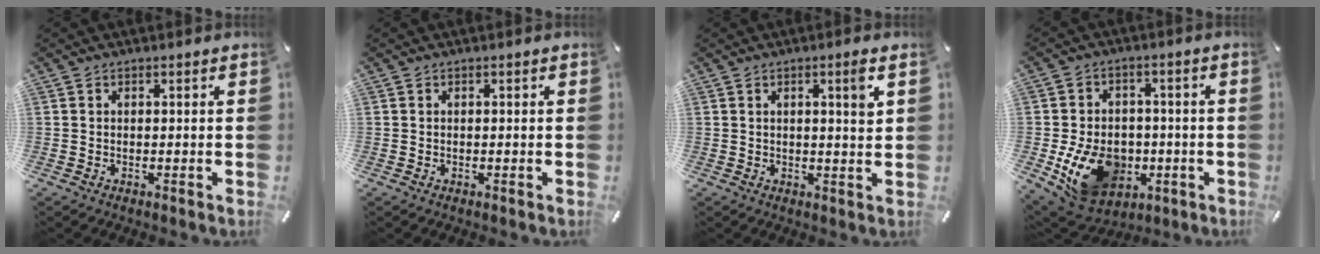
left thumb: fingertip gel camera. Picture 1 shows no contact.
{"total": 0.0}
{"total": 4.1, "force": [1.6, 0.4, 3.7], "torque": [-0.058, -0.008, 0.021]}
{"total": 15.4, "force": [-4.1, 12.0, 8.8], "torque": [-0.169, 0.020, -0.062]}